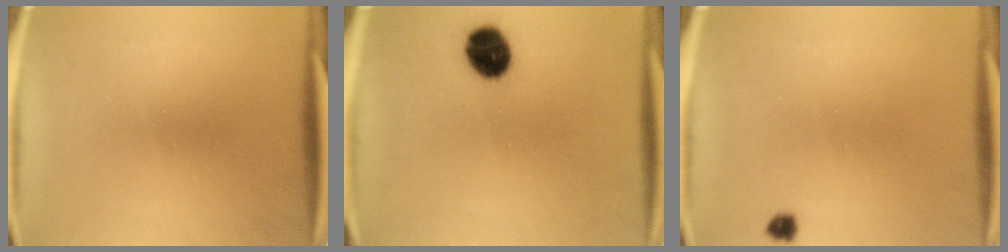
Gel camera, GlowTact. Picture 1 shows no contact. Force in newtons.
{"total": 9.4}
{"total": 1.4}